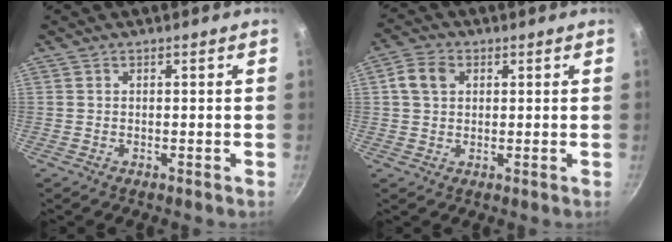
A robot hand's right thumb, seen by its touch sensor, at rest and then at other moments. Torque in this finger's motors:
{"motor_torque": [-0.45, 0.61, 0.21, -0.32, 0.04]}